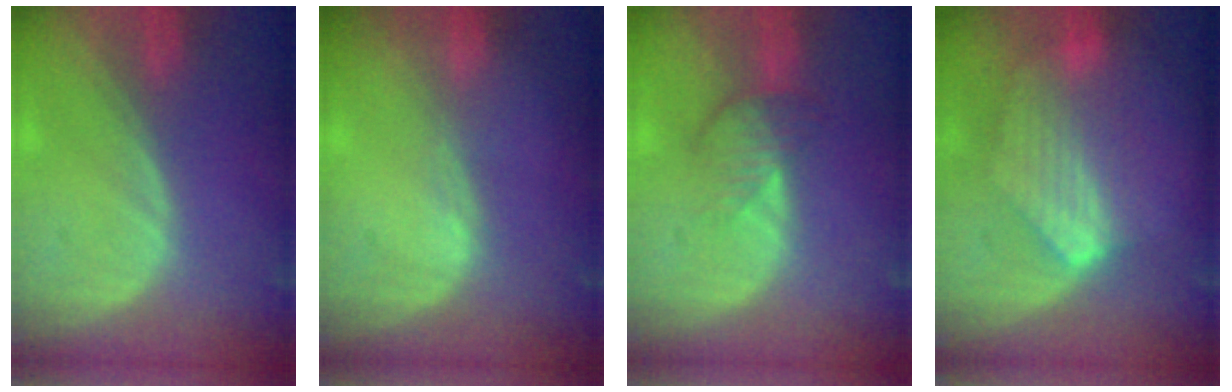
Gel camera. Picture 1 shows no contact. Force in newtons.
{"total": 0.6, "press": 0.5, "slide": 0.4}
{"total": 4.1, "press": 3.5, "slide": 2.0}
{"total": 7.2, "press": 7.1, "slide": 1.2}